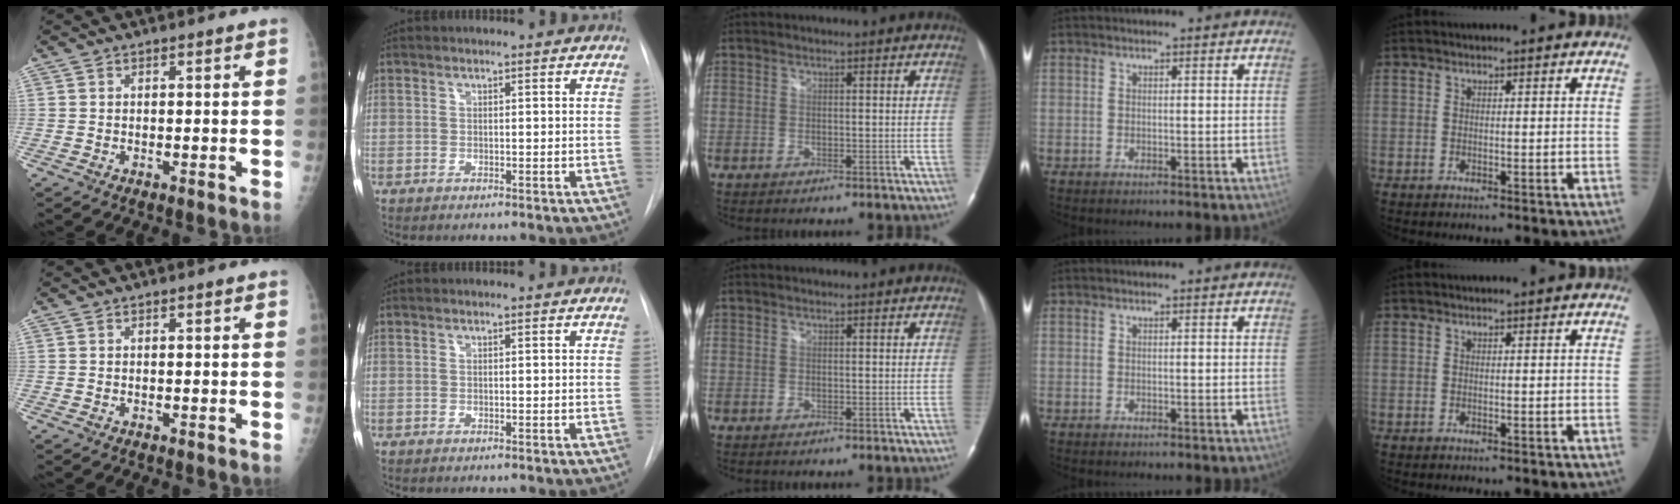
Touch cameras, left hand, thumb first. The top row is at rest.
{}